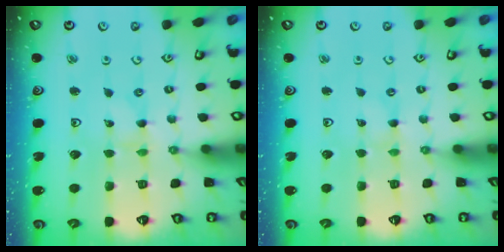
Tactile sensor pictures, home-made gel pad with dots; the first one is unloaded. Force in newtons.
{"total": 0.0}